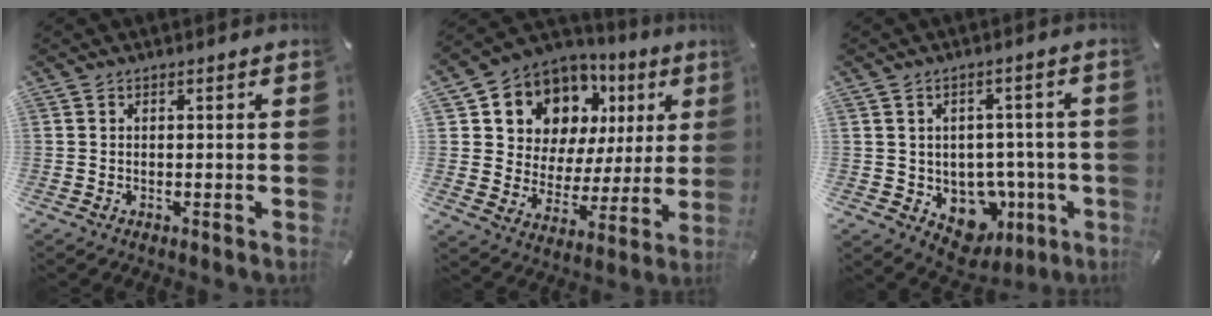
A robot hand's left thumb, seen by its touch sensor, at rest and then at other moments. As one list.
[{"total": 11.6, "force": [7.7, 8.3, 2.7], "torque": [-0.062, -0.074, 0.145]}, {"total": 8.4, "force": [-1.8, 7.6, 3.2], "torque": [-0.035, -0.003, -0.015]}]